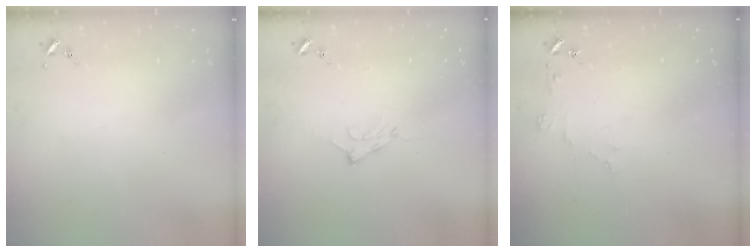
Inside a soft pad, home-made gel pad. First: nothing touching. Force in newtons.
{"total": 7.4, "press": 7.3, "slide": 0.8}
{"total": 4.0, "press": 3.9, "slide": 0.5}